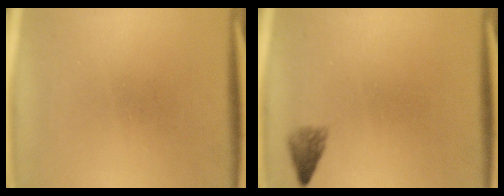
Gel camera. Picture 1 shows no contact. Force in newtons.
{"total": 1.8}